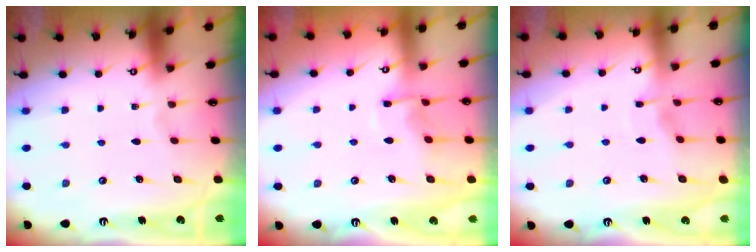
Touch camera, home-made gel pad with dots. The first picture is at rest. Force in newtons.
{"total": 7.3, "press": 7.2, "slide": 0.6}
{"total": 2.7, "press": 2.7, "slide": 0.3}